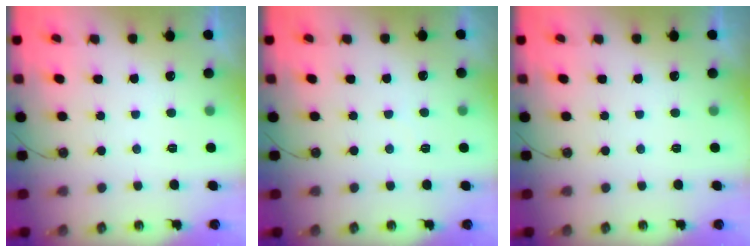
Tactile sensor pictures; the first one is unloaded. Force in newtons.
{"total": 2.0, "press": 2.0, "slide": 0.3}
{"total": 0.0}